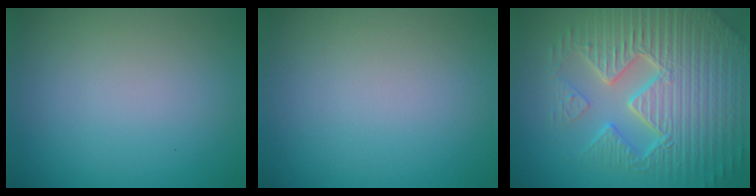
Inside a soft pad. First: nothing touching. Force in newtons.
{"total": 0.0}
{"total": 10.1, "press": 6.7, "slide": 7.5}